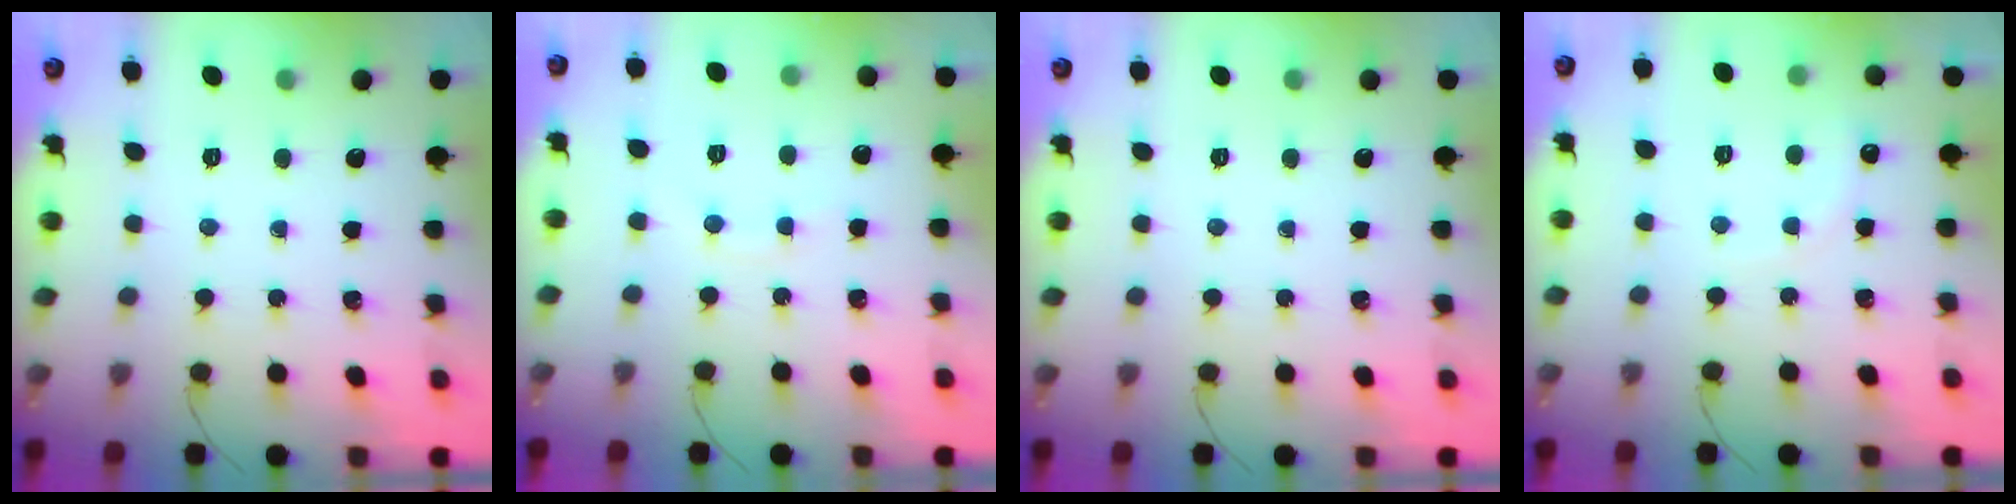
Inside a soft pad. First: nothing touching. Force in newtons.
{"total": 5.7, "press": 5.6, "slide": 1.0}
{"total": 0.0}
{"total": 7.6, "press": 7.4, "slide": 1.9}